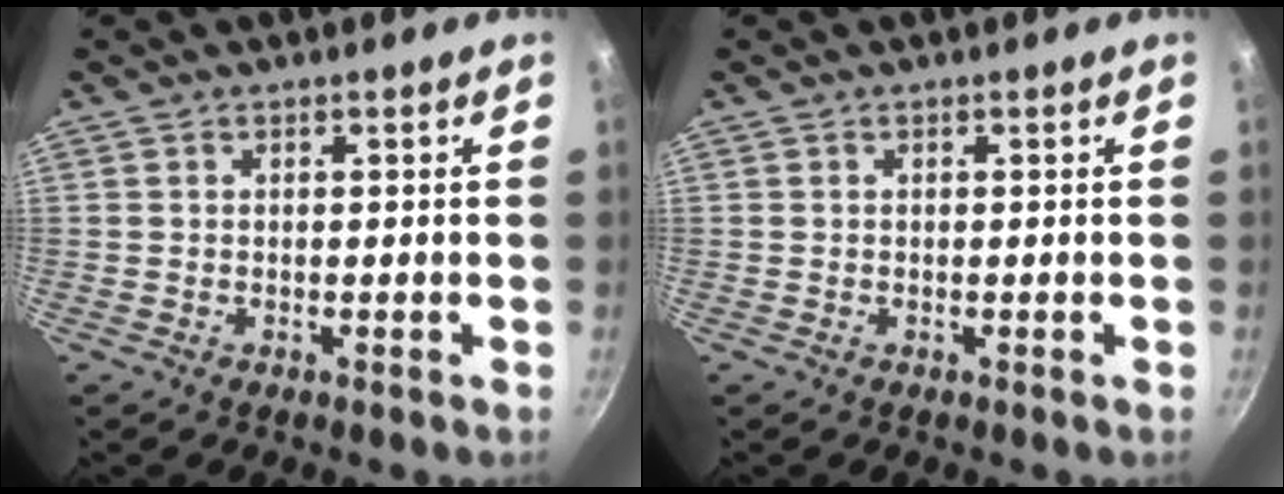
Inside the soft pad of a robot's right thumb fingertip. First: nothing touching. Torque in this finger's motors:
{"motor_torque": [0.02, 0.18, 0.13, 0.04, 0.01]}